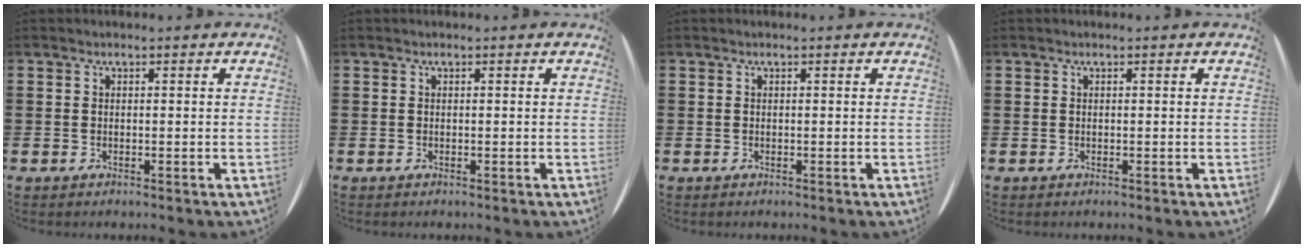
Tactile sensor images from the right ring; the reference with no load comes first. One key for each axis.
{"total": 0.0}
{"total": 0.0}
{"total": 0.0}